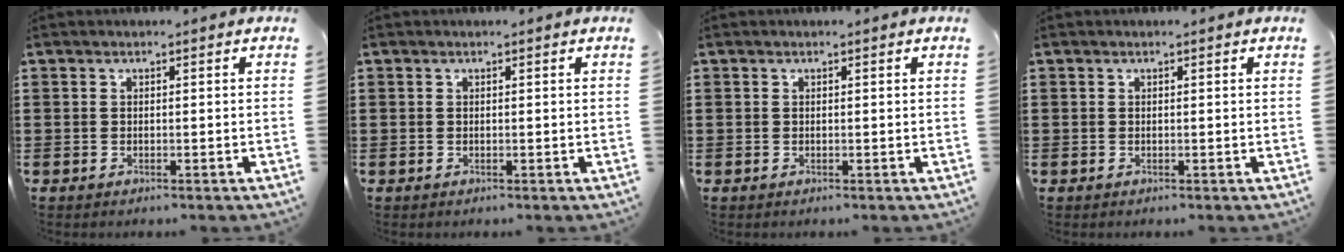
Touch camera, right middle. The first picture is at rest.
{"total": 0.0}
{"total": 0.0}
{"total": 0.0}